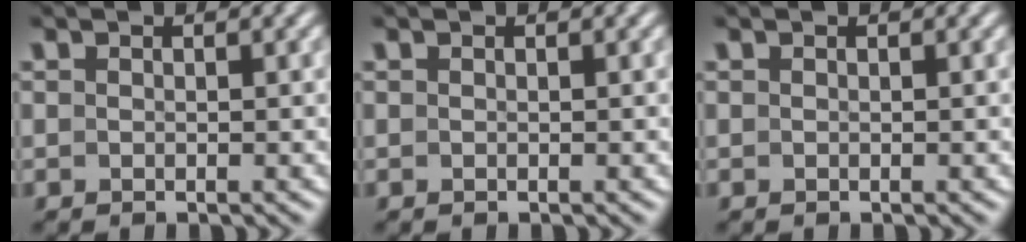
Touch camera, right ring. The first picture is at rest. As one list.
[{"total": 0.0}, {"total": 0.0}]